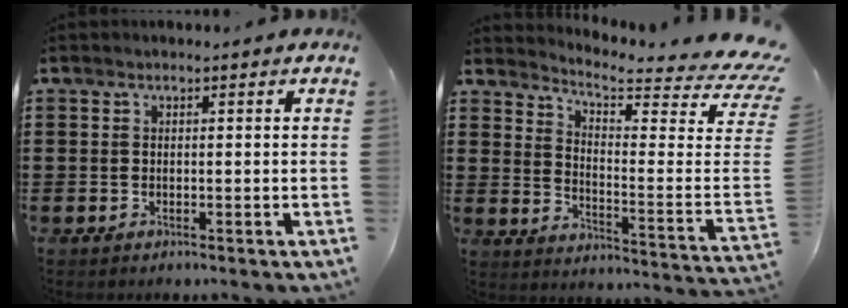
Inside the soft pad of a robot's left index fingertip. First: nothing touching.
{"total": 4.8, "force": [4.1, -0.1, 2.5], "torque": [-0.065, -0.053, 0.063]}